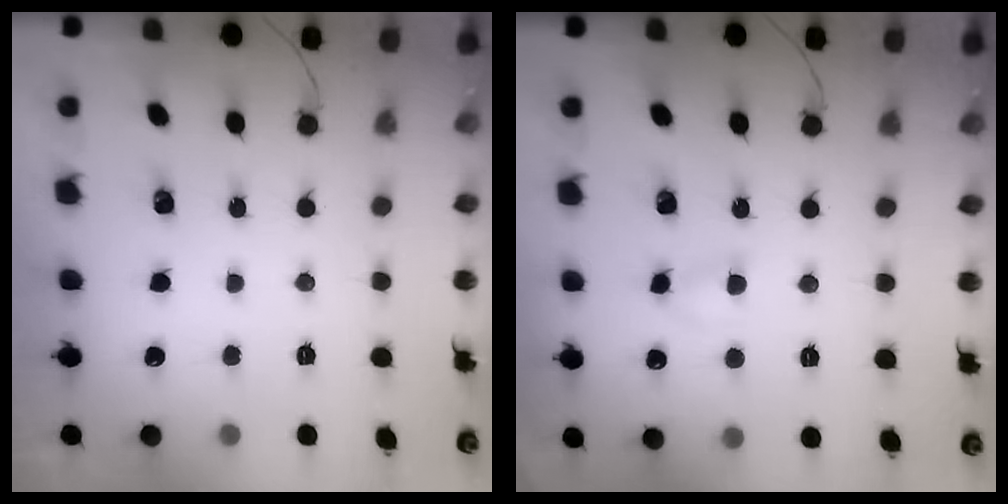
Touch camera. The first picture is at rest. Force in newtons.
{"total": 3.7, "press": 3.5, "slide": 1.3}